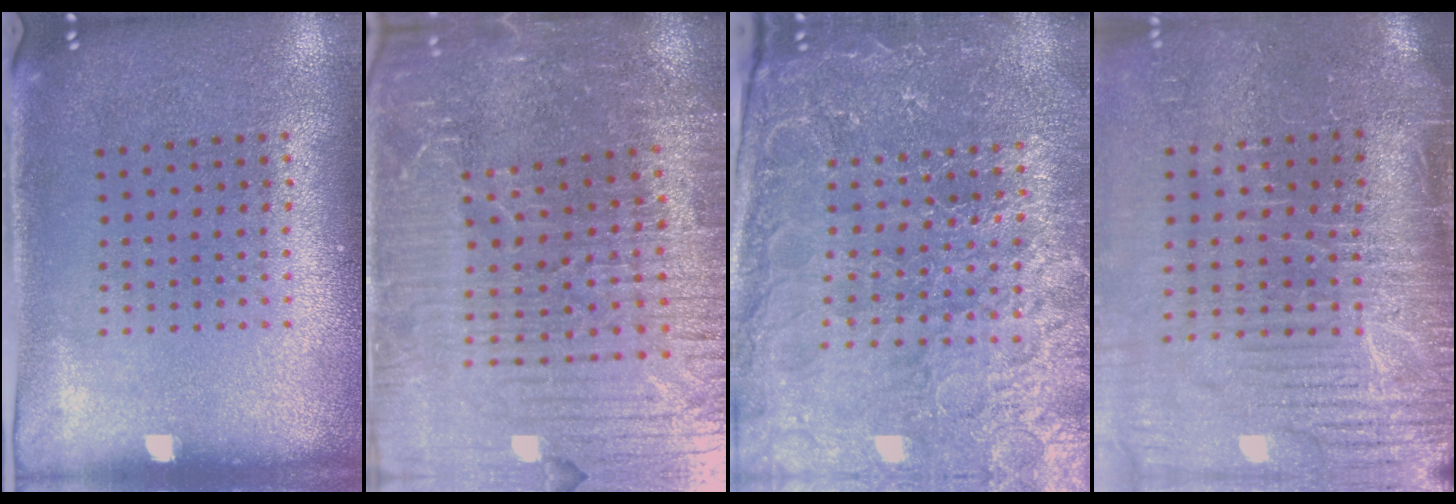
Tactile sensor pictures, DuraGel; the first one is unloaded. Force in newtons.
{"total": 5.6, "press": 5.1, "slide": 2.2}
{"total": 4.9, "press": 4.5, "slide": 1.8}
{"total": 5.0, "press": 4.2, "slide": 2.7}